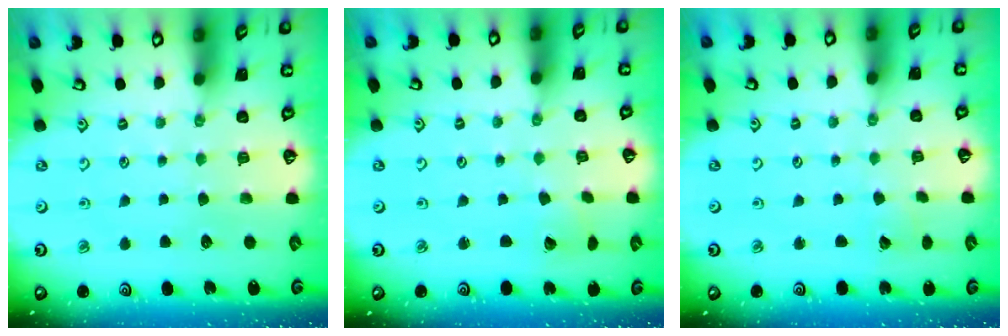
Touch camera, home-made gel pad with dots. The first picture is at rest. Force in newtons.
{"total": 2.3, "press": 2.3, "slide": 0.0}
{"total": 2.6, "press": 2.6, "slide": 0.3}